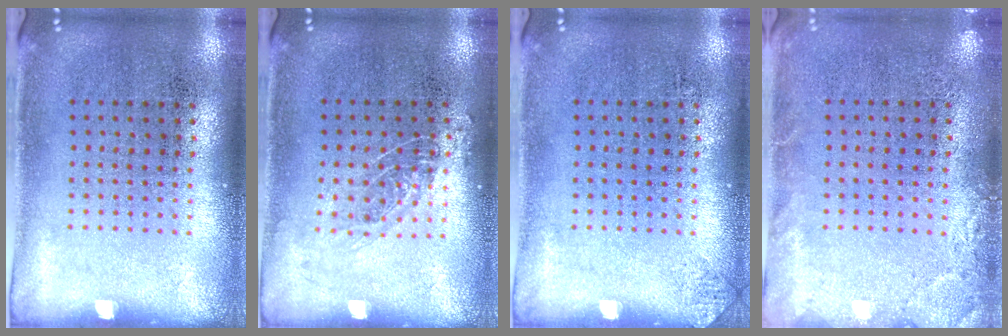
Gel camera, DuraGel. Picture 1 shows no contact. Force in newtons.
{"total": 0.9, "press": 0.8, "slide": 0.4}
{"total": 0.5, "press": 0.5, "slide": 0.0}
{"total": 2.0, "press": 2.0, "slide": 0.3}